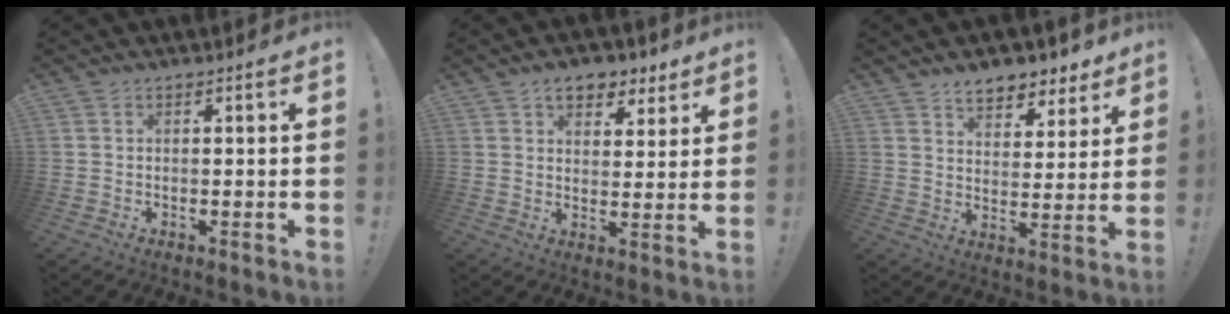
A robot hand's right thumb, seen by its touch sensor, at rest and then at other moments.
{"total": 8.1, "force": [5.2, 5.0, 3.7], "torque": [-0.051, -0.023, 0.097]}
{"total": 8.4, "force": [6.6, 4.4, 2.8], "torque": [-0.035, -0.046, 0.122]}